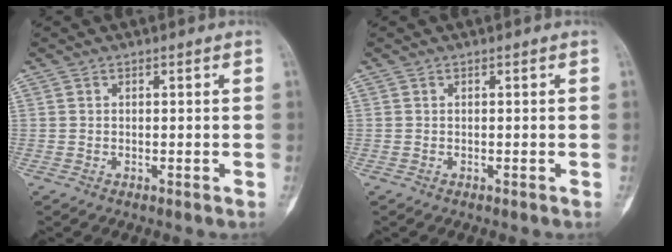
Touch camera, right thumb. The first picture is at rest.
{"total": 0.0}